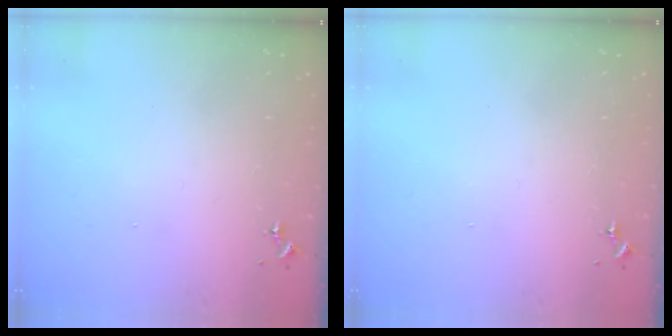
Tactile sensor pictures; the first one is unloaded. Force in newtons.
{"total": 0.0}